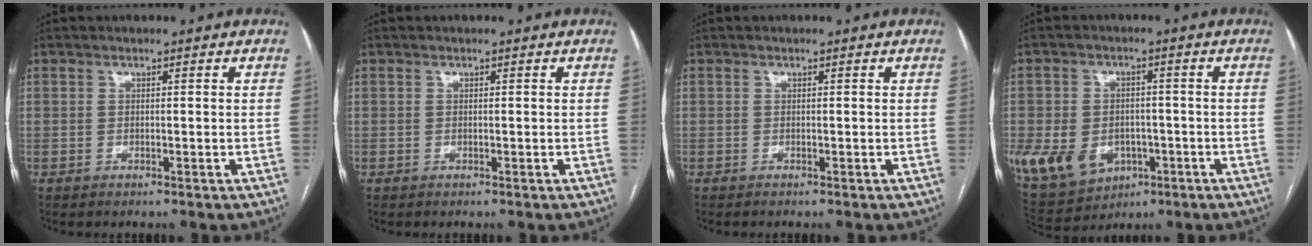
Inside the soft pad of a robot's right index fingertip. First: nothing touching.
{"total": 0.0}
{"total": 0.0}
{"total": 16.6, "force": [-5.4, 12.7, 9.1], "torque": [-0.217, 0.006, -0.067]}